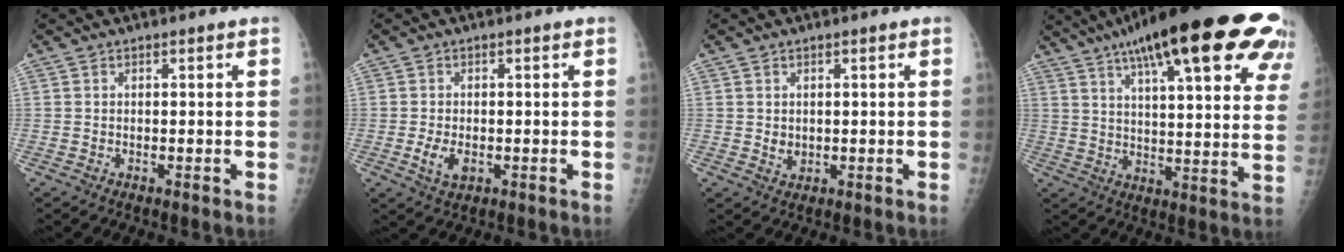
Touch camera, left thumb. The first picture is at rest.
{"total": 3.7, "force": [-0.8, 2.2, 2.9], "torque": [-0.055, -0.006, -0.009]}
{"total": 1.8, "force": [0.5, 1.3, 1.1], "torque": [-0.013, -0.006, 0.014]}
{"total": 32.2, "force": [19.2, 8.4, 24.5], "torque": [-0.290, -0.011, 0.261]}